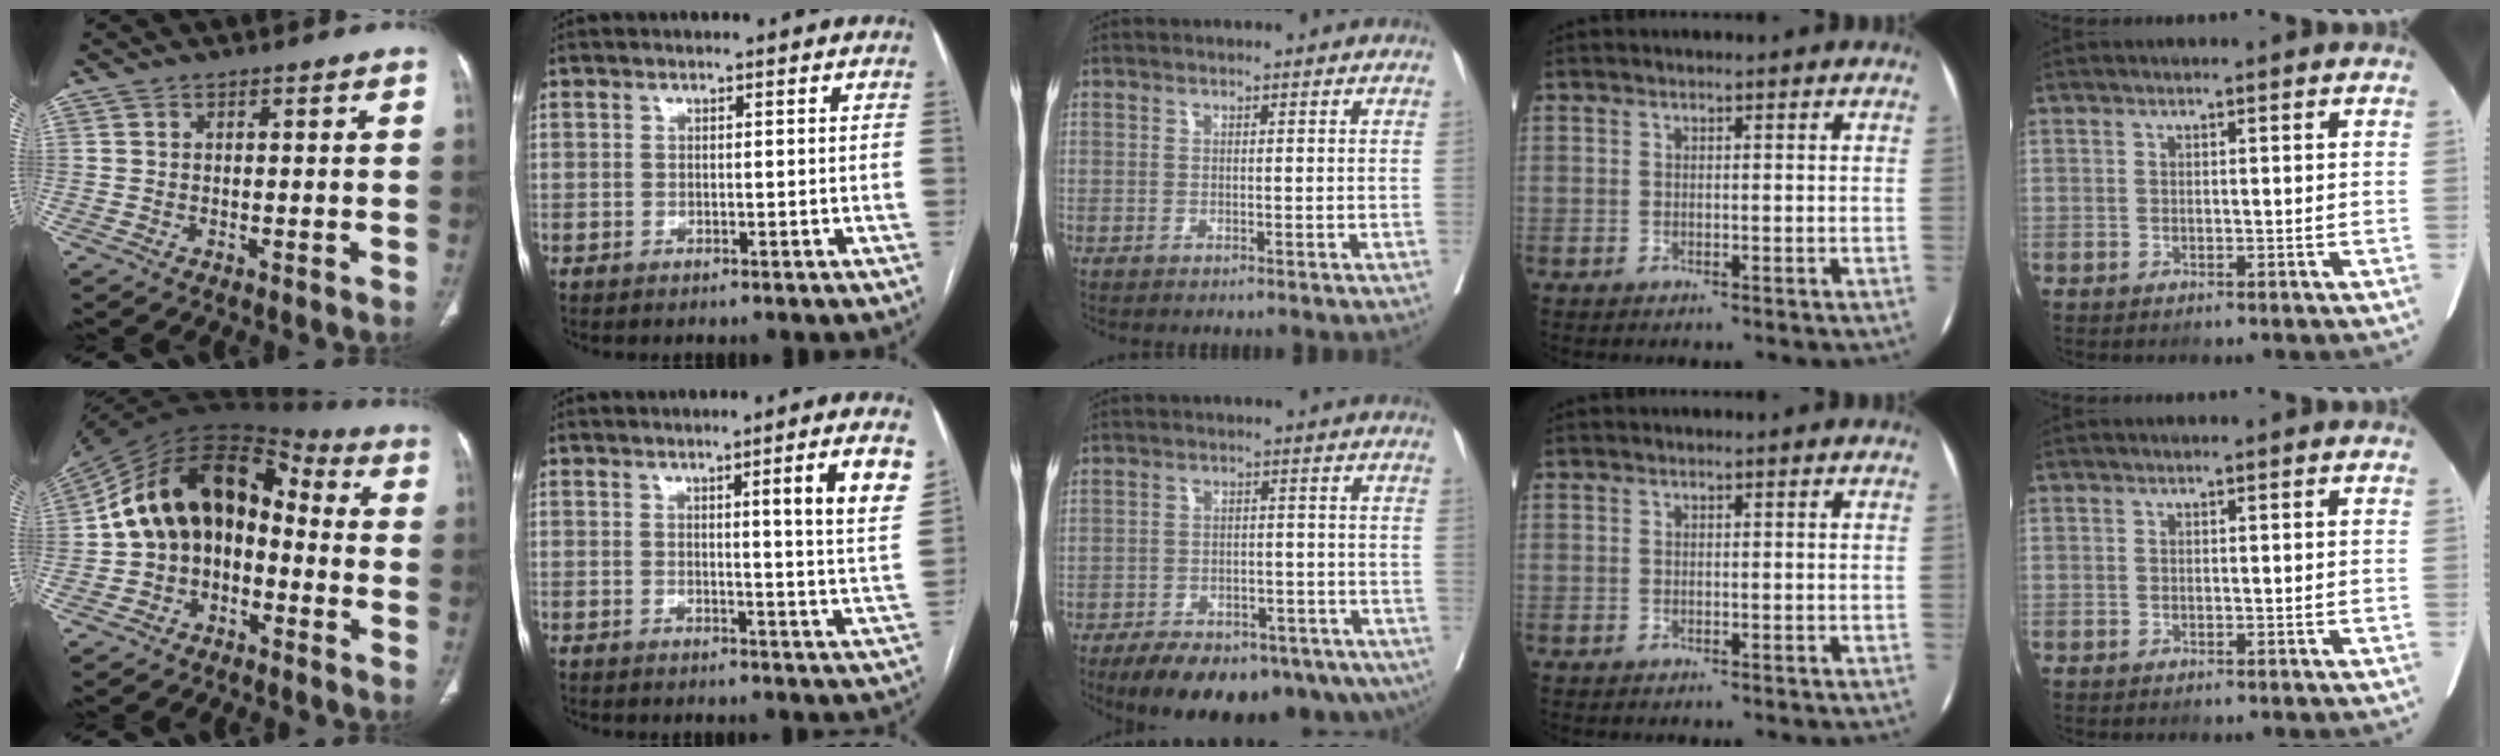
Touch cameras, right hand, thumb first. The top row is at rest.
{"thumb": {"total": 16.9, "force": [-1.8, 12.2, 11.5], "torque": [-0.165, 0.078, -0.044]}, "index": {"total": 9.1, "force": [3.6, -0.9, 8.3], "torque": [-0.100, -0.019, 0.038]}, "middle": {"total": 19.2, "force": [-13.2, 8.2, 11.3], "torque": [-0.154, 0.001, -0.178]}}